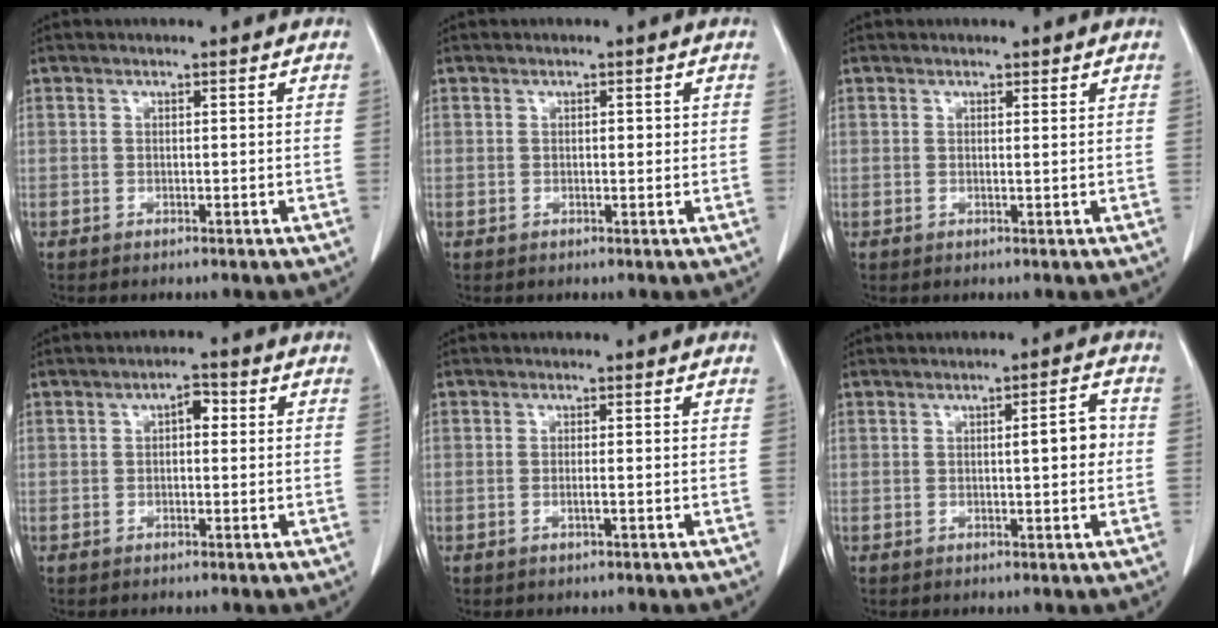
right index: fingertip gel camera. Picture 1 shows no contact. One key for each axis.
{"total": 1.1, "fx": 0.3, "fy": 0.7, "fz": 0.8, "tx": -0.008, "ty": 0.002, "tz": 0.003}
{"total": 0.5, "fx": 0.5, "fy": 0.1, "fz": 0.1, "tx": 0.000, "ty": -0.005, "tz": 0.006}
{"total": 2.7, "fx": 0.6, "fy": 1.4, "fz": 2.2, "tx": -0.028, "ty": 0.015, "tz": 0.005}
{"total": 0.9, "fx": -0.3, "fy": -0.1, "fz": 0.9, "tx": -0.016, "ty": -0.002, "tz": -0.006}
{"total": 4.2, "fx": 0.4, "fy": 0.9, "fz": 4.1, "tx": -0.055, "ty": 0.008, "tz": 0.004}